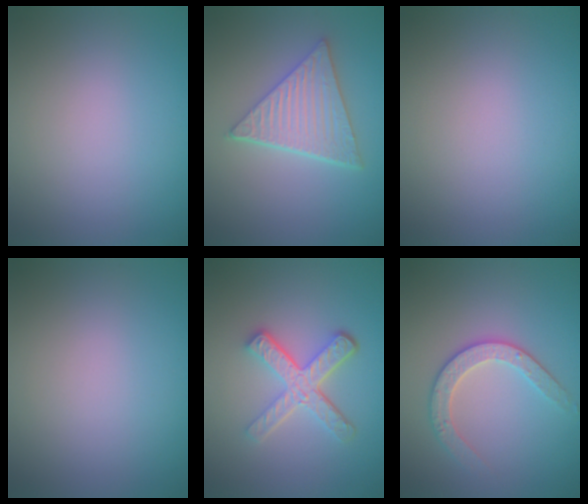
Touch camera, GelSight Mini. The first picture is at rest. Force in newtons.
{"total": 5.5, "press": 4.5, "slide": 3.2}
{"total": 0.0}
{"total": 0.0}
{"total": 4.6, "press": 3.4, "slide": 3.0}
{"total": 2.9, "press": 2.9, "slide": 0.7}